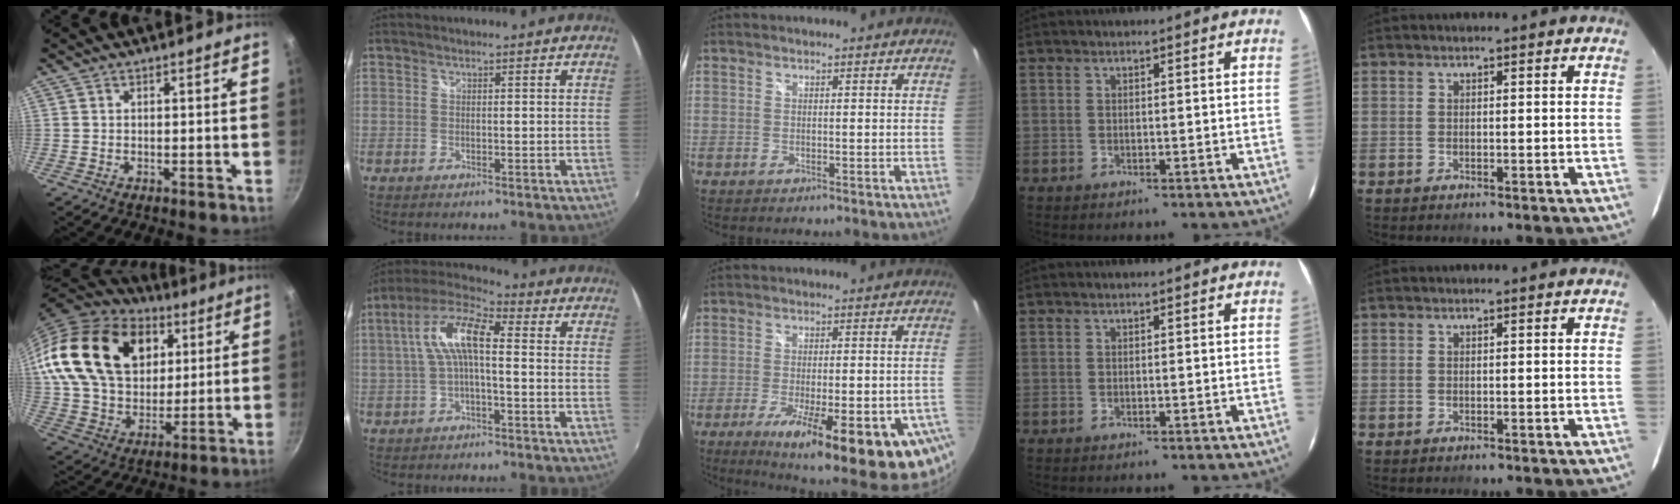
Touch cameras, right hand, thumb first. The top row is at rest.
{"thumb": {"total": 27.9, "force": [10.5, 19.3, 17.2], "torque": [-0.296, -0.009, 0.191]}, "index": {"total": 9.8, "force": [0.0, 3.1, 9.3], "torque": [-0.191, 0.025, -0.003]}, "middle": {"total": 21.3, "force": [-12.3, 4.4, 16.8], "torque": [-0.254, -0.067, -0.171]}}